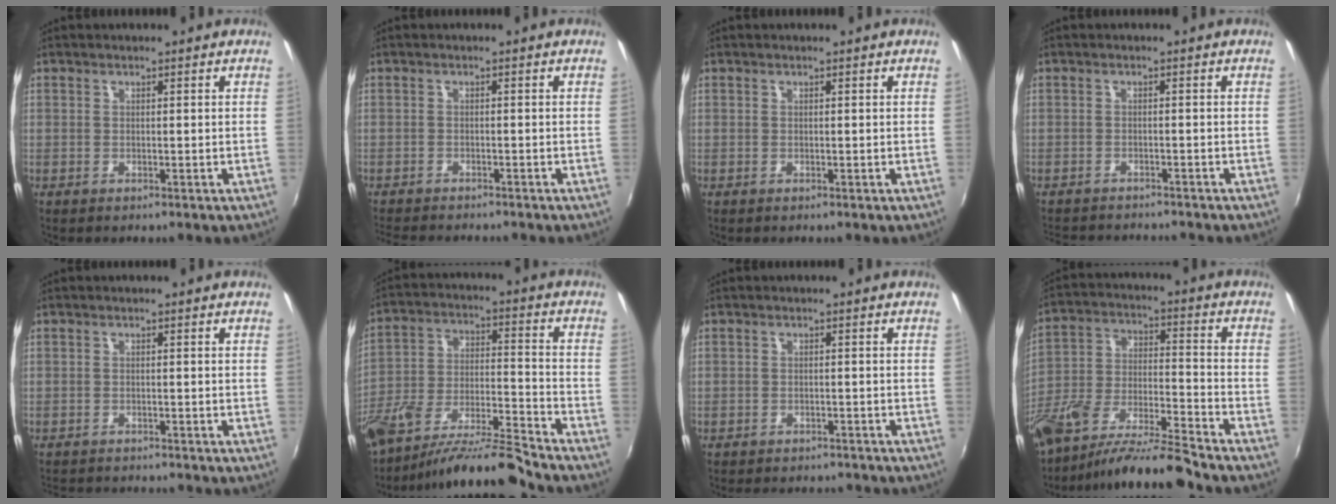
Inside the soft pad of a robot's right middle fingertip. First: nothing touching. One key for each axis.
{"total": 5.9, "fx": -5.5, "fy": 0.7, "fz": 2.0, "tx": -0.054, "ty": -0.019, "tz": -0.090}
{"total": 0.0}
{"total": 7.5, "fx": -7.0, "fy": 1.5, "fz": 2.2, "tx": -0.059, "ty": -0.013, "tz": -0.105}
{"total": 6.0, "fx": -5.8, "fy": 0.9, "fz": 1.6, "tx": -0.047, "ty": -0.013, "tz": -0.090}
{"total": 13.8, "fx": -11.6, "fy": 1.0, "fz": 7.5, "tx": -0.147, "ty": -0.015, "tz": -0.212}
{"total": 6.8, "fx": -5.9, "fy": 2.7, "fz": 2.0, "tx": -0.052, "ty": 0.000, "tz": -0.081}
{"total": 14.8, "fx": -12.2, "fy": 1.5, "fz": 8.3, "tx": -0.168, "ty": -0.019, "tz": -0.225}